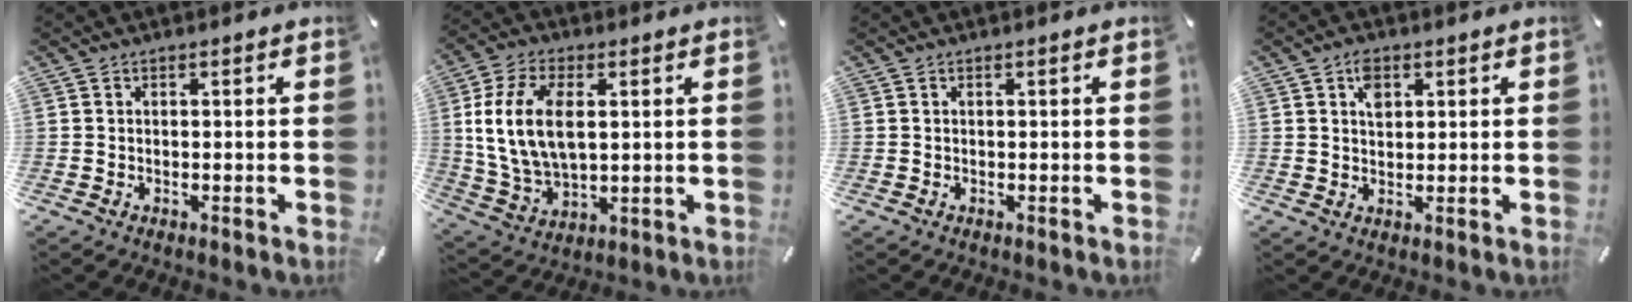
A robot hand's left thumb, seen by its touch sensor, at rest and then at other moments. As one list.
[{"total": 13.3, "force": [2.6, 8.3, 10.1], "torque": [-0.232, 0.002, 0.043]}, {"total": 0.0}, {"total": 4.0, "force": [1.6, 2.8, 2.2], "torque": [-0.026, -0.004, 0.024]}]